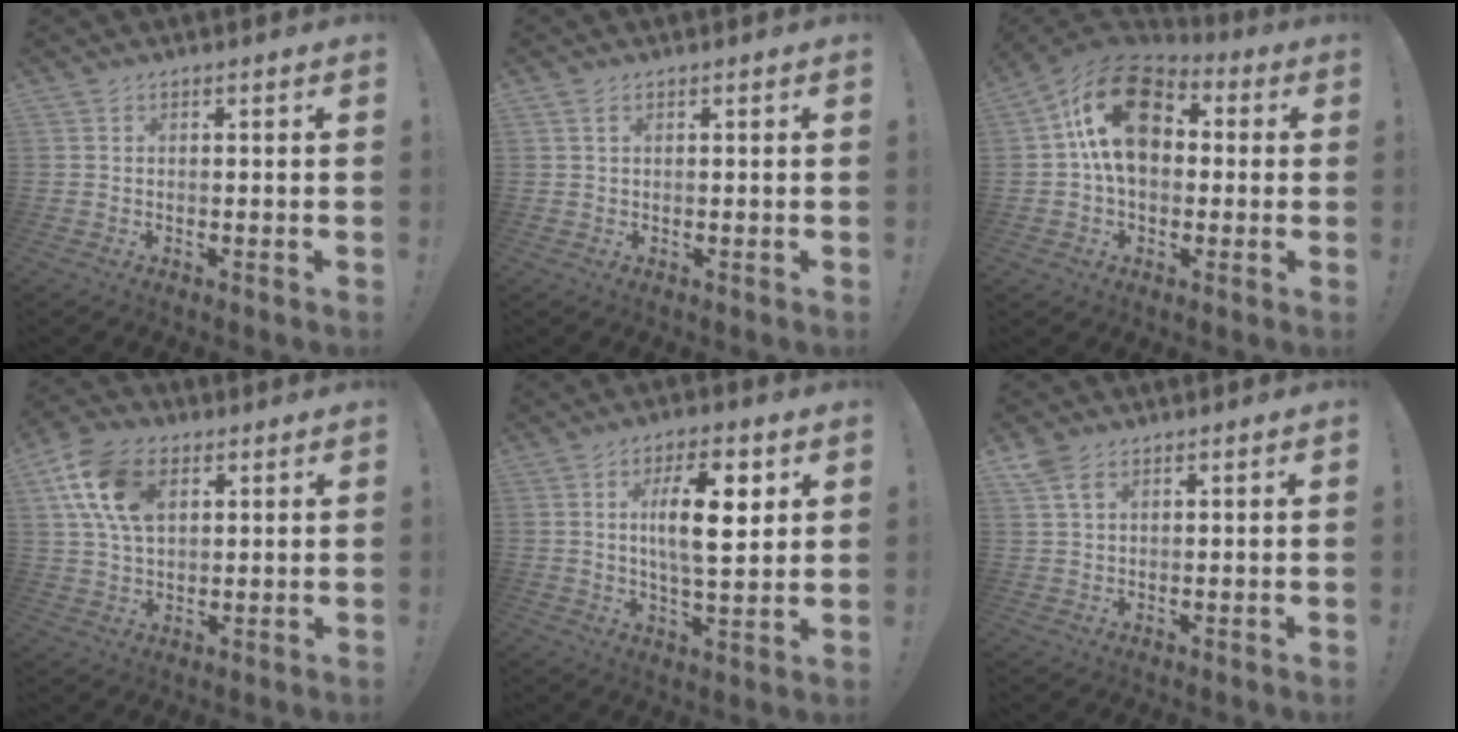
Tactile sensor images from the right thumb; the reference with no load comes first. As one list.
[{"total": 1.6, "force": [0.7, 0.8, 1.2], "torque": [-0.022, 0.002, 0.013]}, {"total": 19.4, "force": [4.2, 13.2, 13.6], "torque": [-0.230, 0.011, 0.076]}, {"total": 14.9, "force": [5.4, 9.6, 10.0], "torque": [-0.197, -0.002, 0.104]}, {"total": 12.9, "force": [3.3, 4.2, 11.8], "torque": [-0.185, -0.006, 0.046]}, {"total": 4.5, "force": [2.8, 2.3, 2.6], "torque": [-0.042, -0.012, 0.051]}]